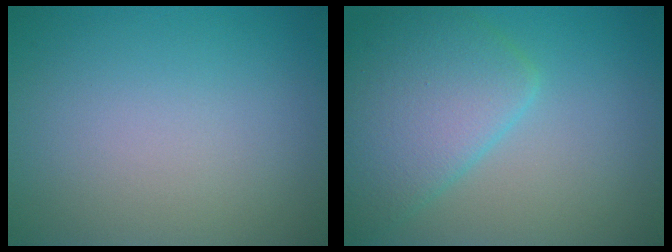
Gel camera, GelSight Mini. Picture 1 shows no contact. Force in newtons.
{"total": 6.1, "press": 6.1, "slide": 0.2}